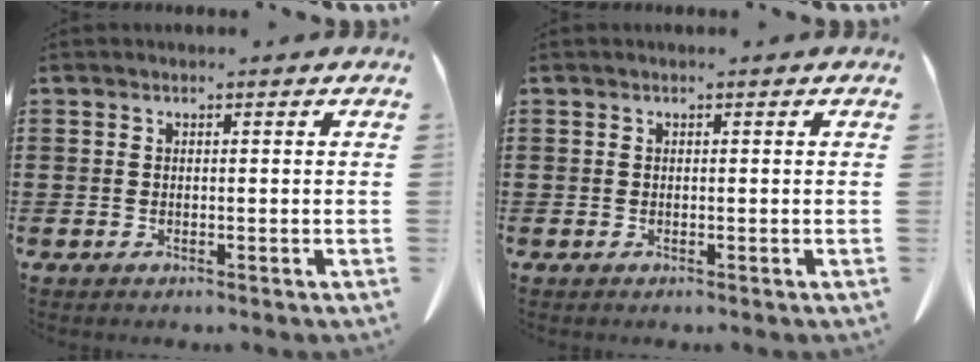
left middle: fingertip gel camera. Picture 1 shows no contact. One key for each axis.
{"total": 0.0}